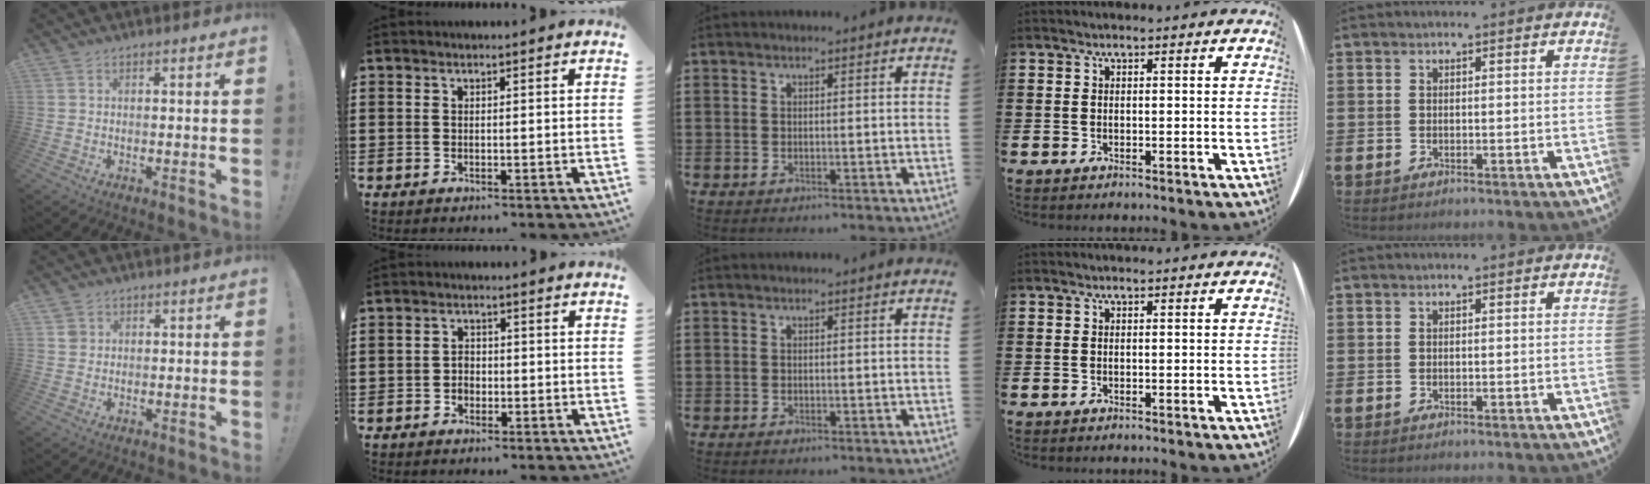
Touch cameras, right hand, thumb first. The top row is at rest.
{"thumb": {"total": 2.1, "force": [0.9, 1.8, 0.5], "torque": [0.004, -0.003, 0.015]}, "index": {"total": 1.9, "force": [-0.7, 1.5, 1.0], "torque": [-0.021, 0.003, -0.015]}}